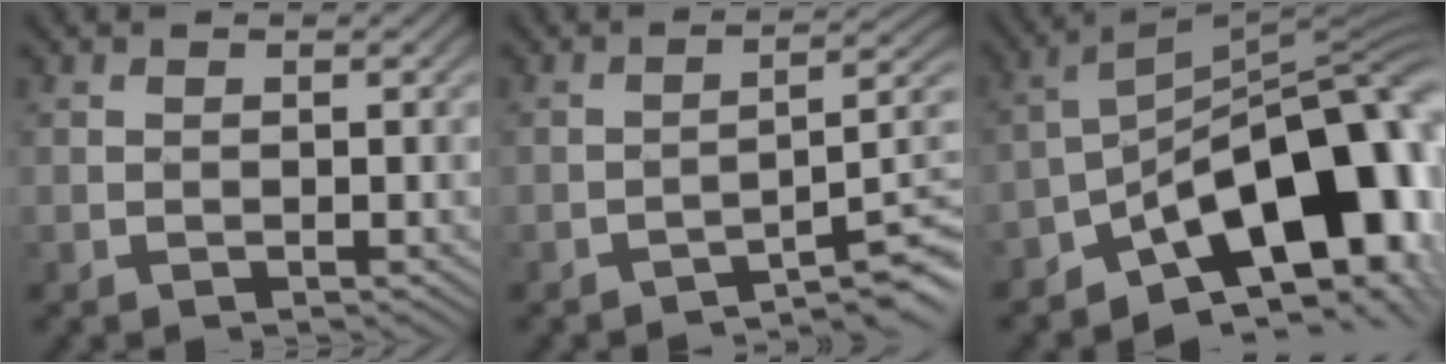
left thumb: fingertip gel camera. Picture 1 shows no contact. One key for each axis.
{"total": 6.0, "fx": -4.0, "fy": 1.3, "fz": 4.2, "tx": -0.055, "ty": 0.012, "tz": -0.063}
{"total": 17.3, "fx": -7.8, "fy": 8.5, "fz": 12.9, "tx": -0.161, "ty": -0.003, "tz": -0.134}